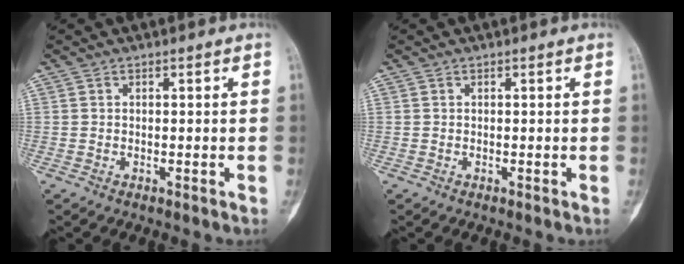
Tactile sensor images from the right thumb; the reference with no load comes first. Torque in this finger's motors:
{"motor_torque": [0.01, 0.00, 0.03, -0.03, 0.00]}